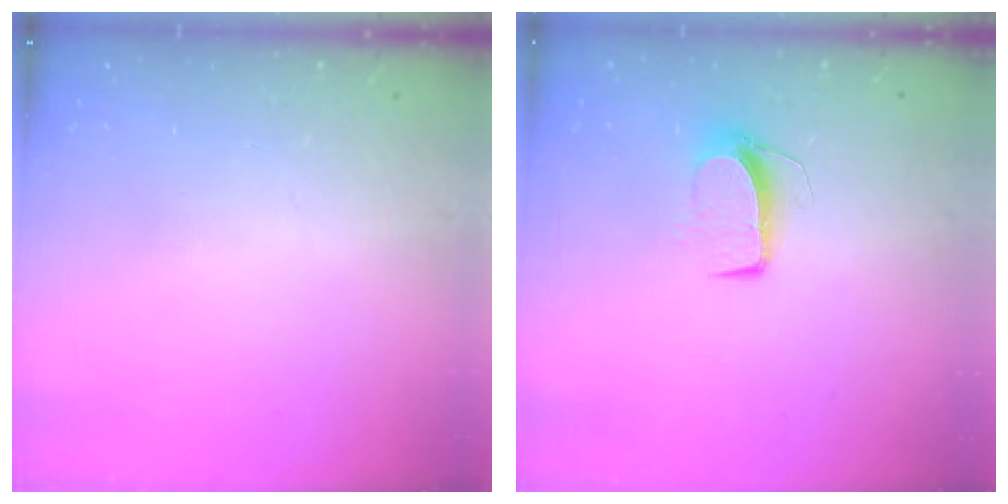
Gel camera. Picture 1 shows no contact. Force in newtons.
{"total": 7.8, "press": 7.7, "slide": 0.5}